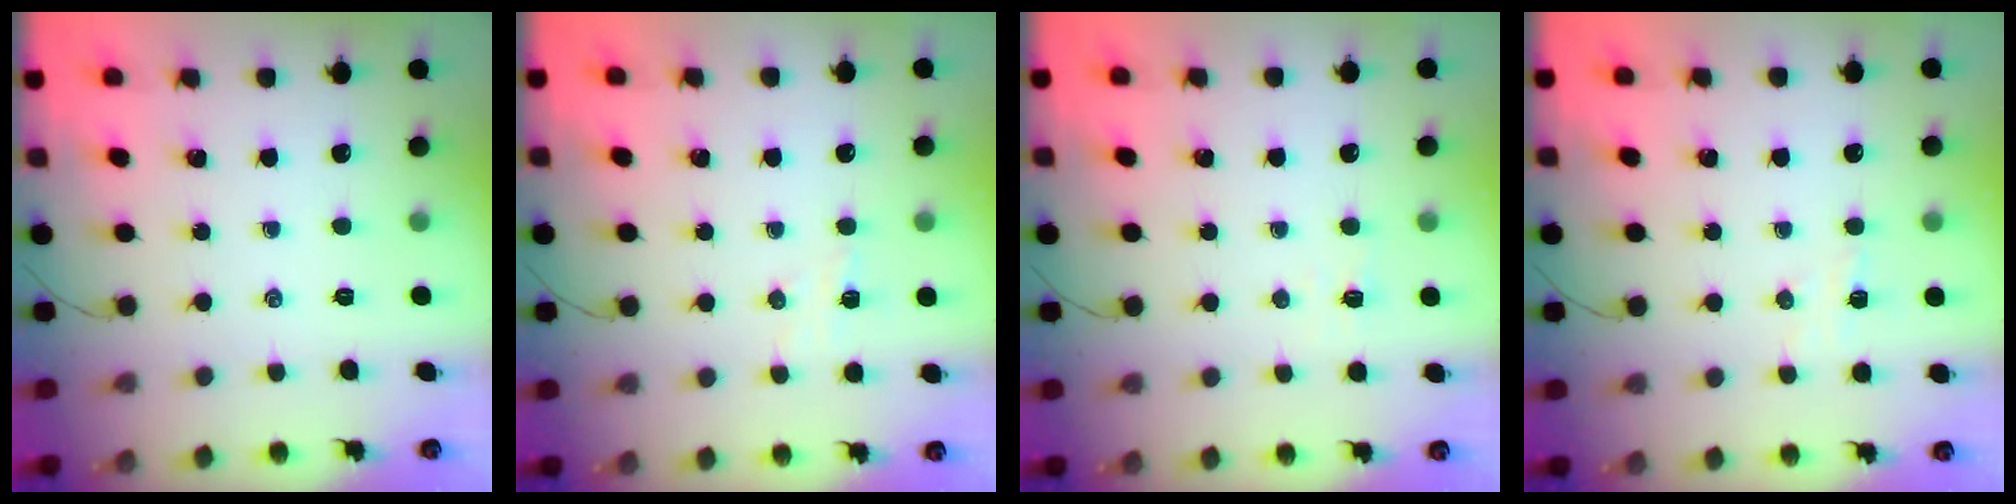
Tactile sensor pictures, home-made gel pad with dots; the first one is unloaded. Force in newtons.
{"total": 3.7, "press": 3.5, "slide": 1.1}
{"total": 1.6, "press": 1.6, "slide": 0.5}
{"total": 3.7, "press": 3.5, "slide": 1.1}